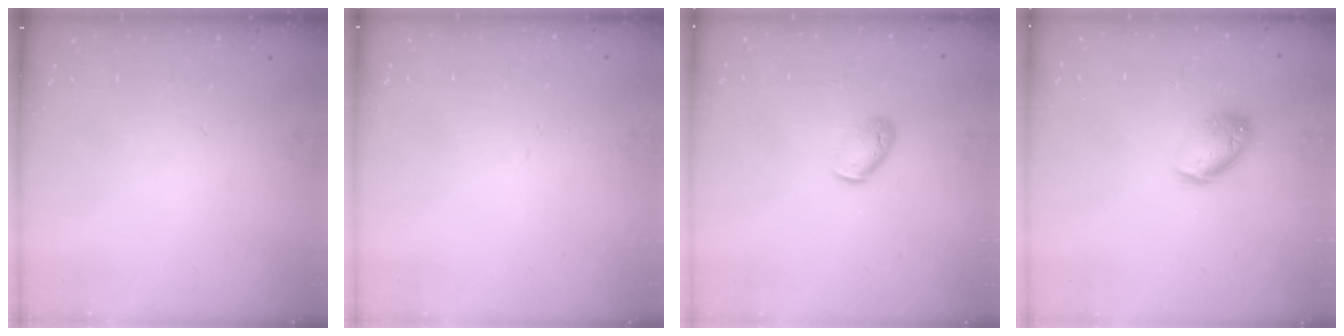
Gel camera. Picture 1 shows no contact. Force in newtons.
{"total": 1.6, "press": 1.6, "slide": 0.3}
{"total": 6.4, "press": 6.2, "slide": 1.2}
{"total": 10.2, "press": 10.1, "slide": 1.5}